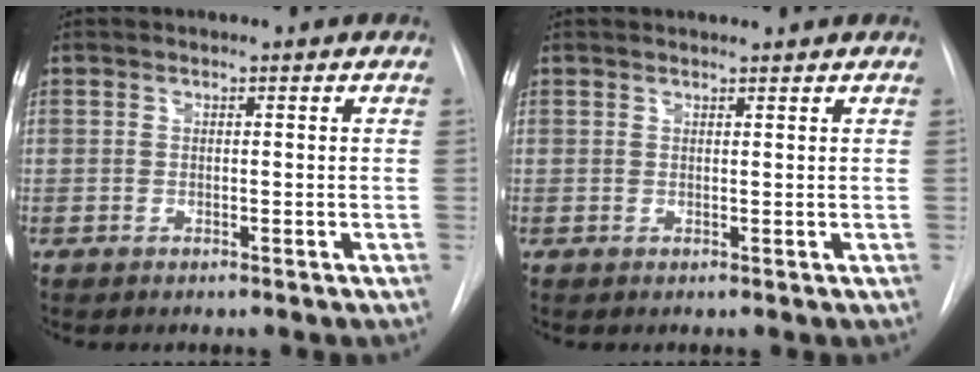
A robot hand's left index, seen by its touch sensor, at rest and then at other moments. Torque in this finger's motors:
{"motor_torque": [0.35, -0.73, -0.06, -0.02]}